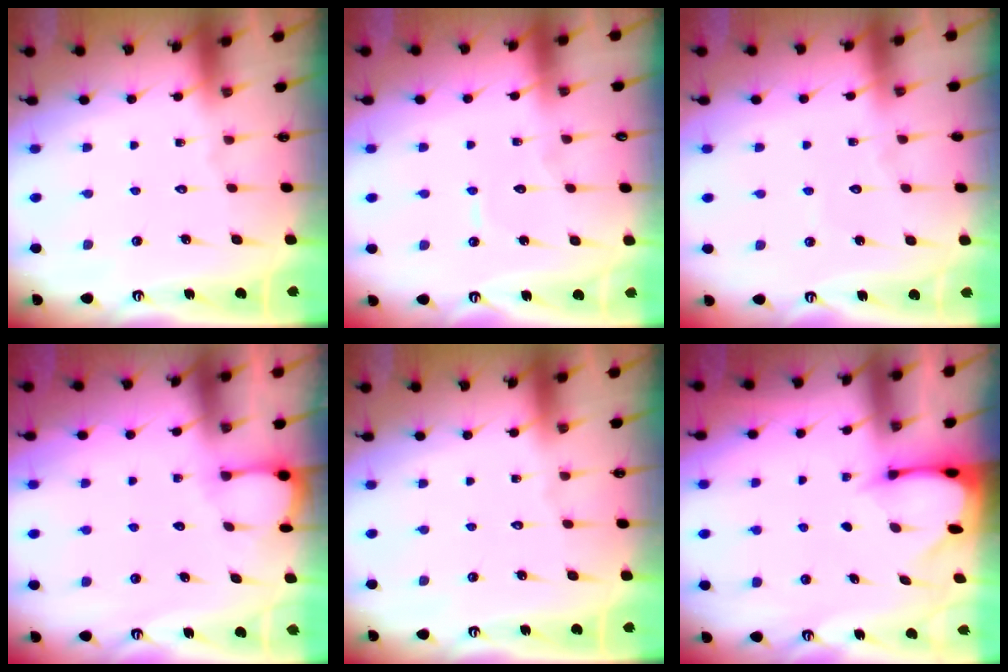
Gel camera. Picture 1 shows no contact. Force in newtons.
{"total": 4.6, "press": 4.6, "slide": 0.2}
{"total": 3.1, "press": 3.1, "slide": 0.4}
{"total": 3.4, "press": 3.4, "slide": 0.3}
{"total": 0.0}
{"total": 2.4, "press": 2.4, "slide": 0.3}